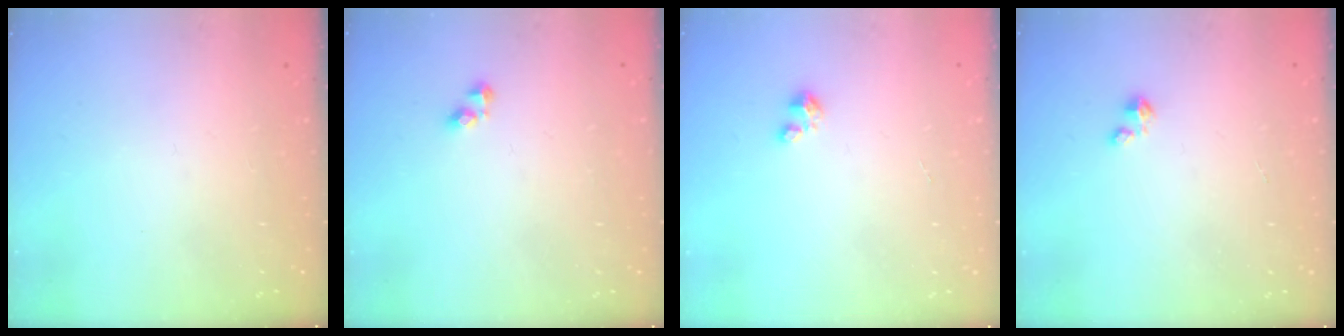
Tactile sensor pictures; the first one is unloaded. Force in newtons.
{"total": 2.7, "press": 2.7, "slide": 0.4}
{"total": 1.5, "press": 1.5, "slide": 0.1}
{"total": 1.4, "press": 1.4, "slide": 0.2}